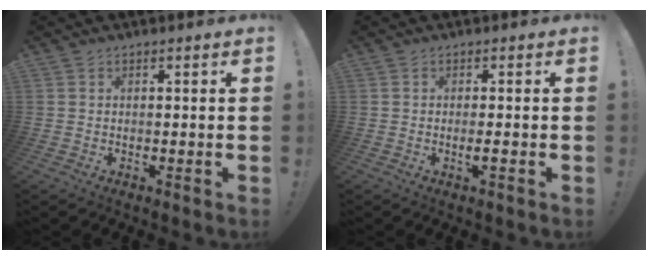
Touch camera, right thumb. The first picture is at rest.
{"total": 2.1, "force": [-0.6, -0.3, 2.0], "torque": [-0.034, -0.003, -0.011]}